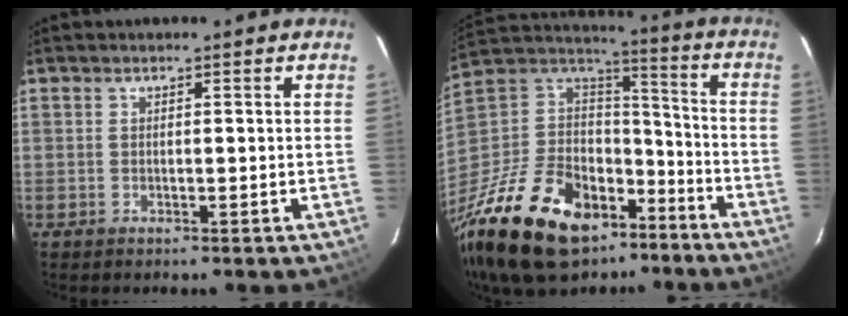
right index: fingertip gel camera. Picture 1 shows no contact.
{"total": 29.5, "force": [-18.4, 16.9, 15.7], "torque": [-0.343, 0.009, -0.286]}